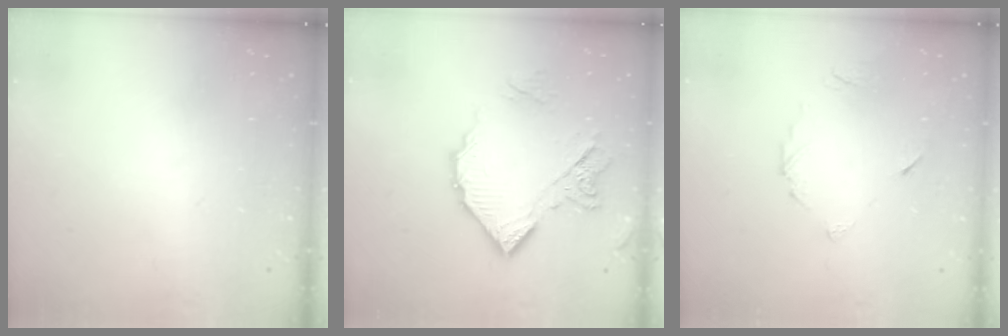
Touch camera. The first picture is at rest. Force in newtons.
{"total": 14.4, "press": 14.3, "slide": 1.6}
{"total": 4.9, "press": 4.8, "slide": 0.6}